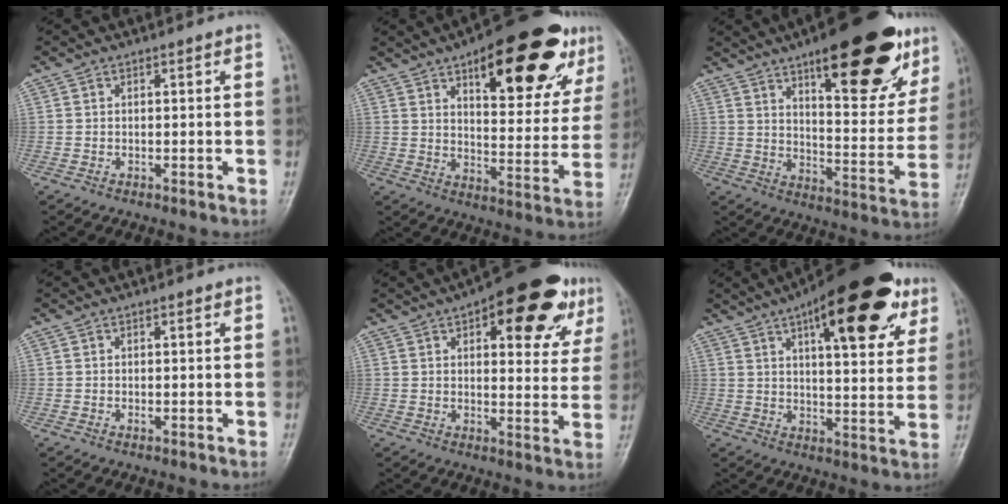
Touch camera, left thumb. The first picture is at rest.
{"total": 24.1, "force": [13.1, 9.2, 18.0], "torque": [-0.208, -0.033, 0.188]}
{"total": 26.0, "force": [14.8, 8.9, 19.5], "torque": [-0.226, -0.047, 0.213]}
{"total": 0.5, "force": [0.1, 0.3, 0.4], "torque": [-0.007, -0.001, 0.002]}
{"total": 18.6, "force": [9.1, 7.8, 14.2], "torque": [-0.147, -0.018, 0.117]}
{"total": 23.5, "force": [12.2, 8.4, 18.3], "torque": [-0.233, -0.017, 0.172]}